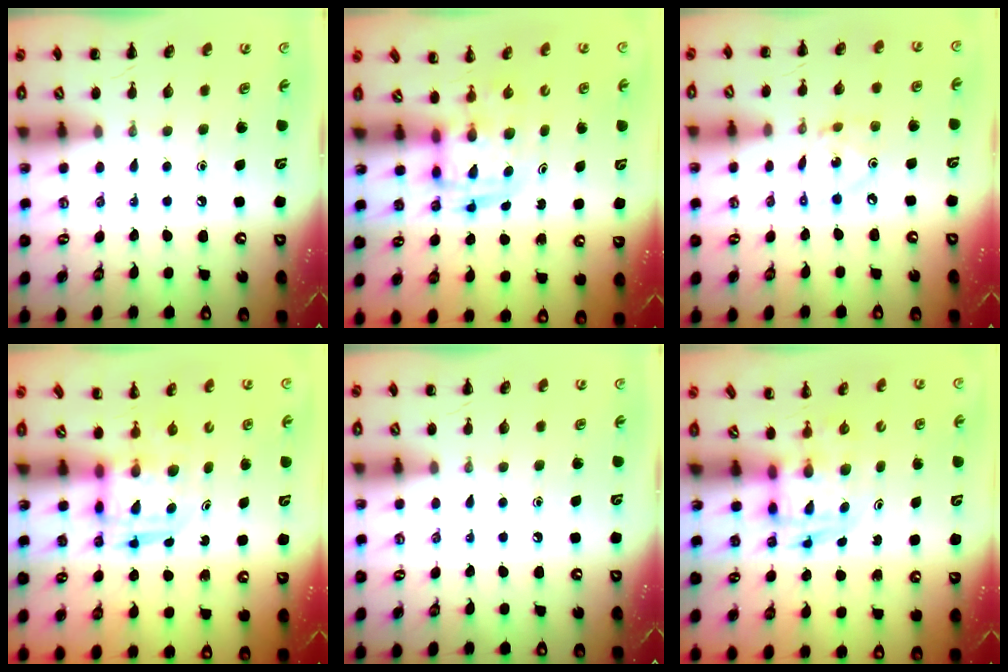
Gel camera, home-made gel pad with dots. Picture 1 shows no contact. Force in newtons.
{"total": 2.8, "press": 2.8, "slide": 0.5}
{"total": 3.6, "press": 3.6, "slide": 0.5}
{"total": 3.4, "press": 3.4, "slide": 0.3}
{"total": 0.0}
{"total": 3.4, "press": 3.4, "slide": 0.6}